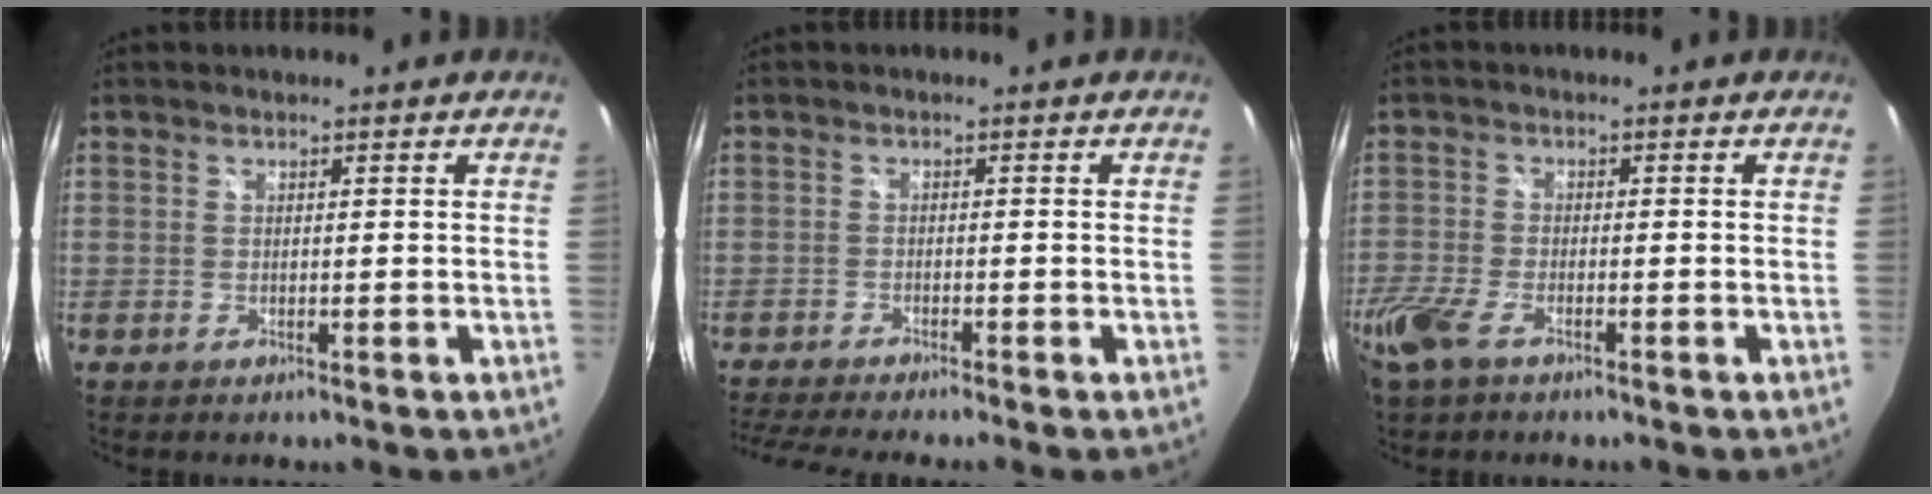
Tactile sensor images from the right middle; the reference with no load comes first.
{"total": 6.4, "force": [-5.6, -1.3, 2.8], "torque": [-0.073, -0.026, -0.099]}
{"total": 7.4, "force": [-4.7, 3.1, 4.8], "torque": [-0.128, -0.018, -0.096]}